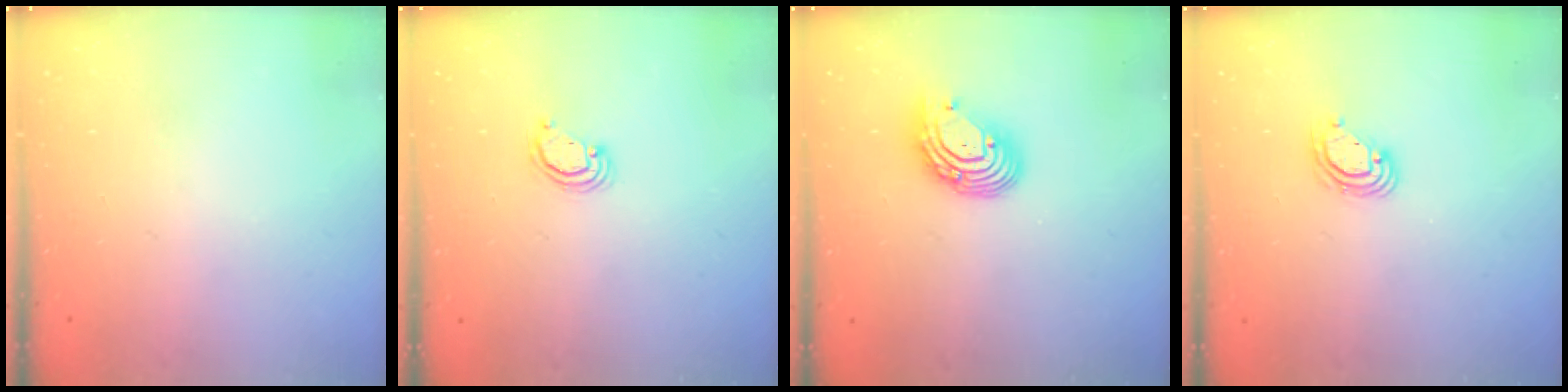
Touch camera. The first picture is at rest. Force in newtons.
{"total": 2.0, "press": 2.0, "slide": 0.2}
{"total": 9.4, "press": 9.3, "slide": 1.1}
{"total": 5.7, "press": 5.7, "slide": 0.5}